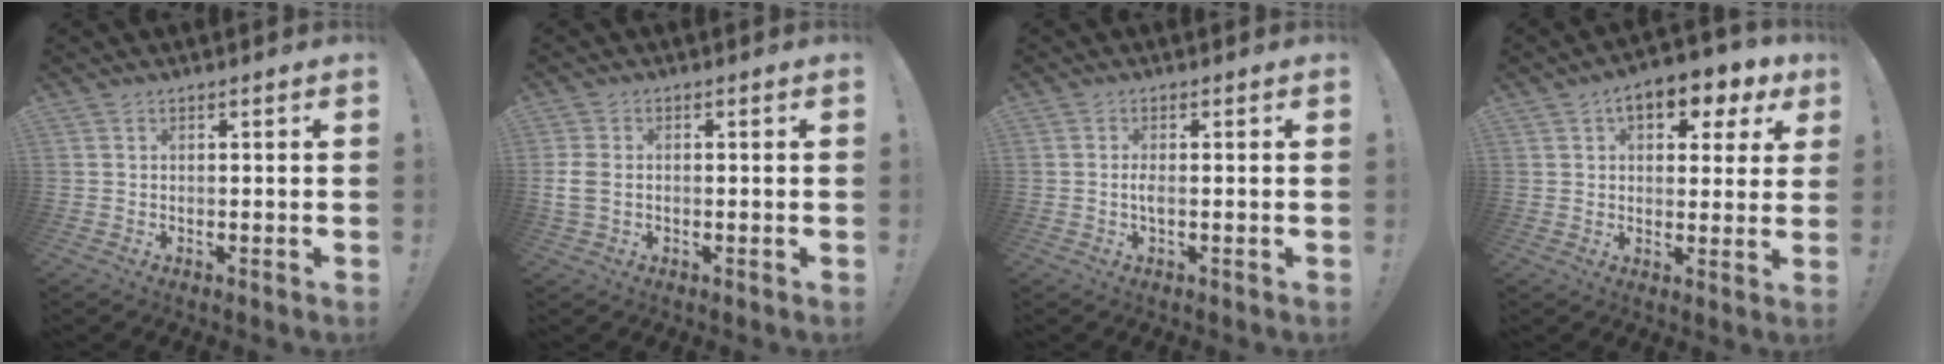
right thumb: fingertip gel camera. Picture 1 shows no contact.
{"total": 4.2, "force": [-0.2, 2.9, 3.1], "torque": [-0.070, 0.009, -0.001]}
{"total": 1.9, "force": [-0.4, 0.3, 1.9], "torque": [-0.044, -0.002, -0.011]}
{"total": 9.1, "force": [4.4, 4.9, 6.3], "torque": [-0.081, -0.022, 0.075]}